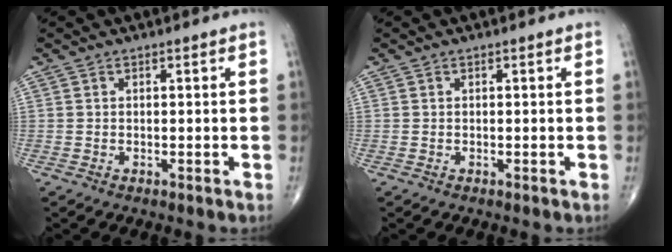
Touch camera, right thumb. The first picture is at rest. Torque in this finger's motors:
{"motor_torque": [-0.02, 0.02, -0.06, -0.04, 0.00]}